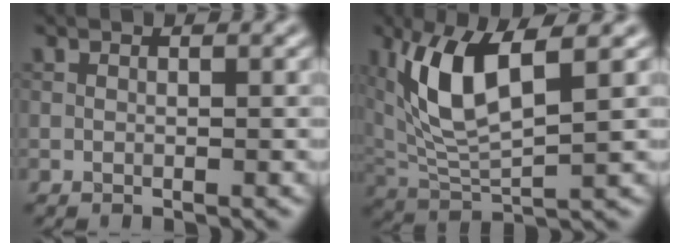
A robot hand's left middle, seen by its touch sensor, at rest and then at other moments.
{"total": 7.6, "force": [2.7, 2.6, 6.6], "torque": [-0.147, -0.001, 0.050]}